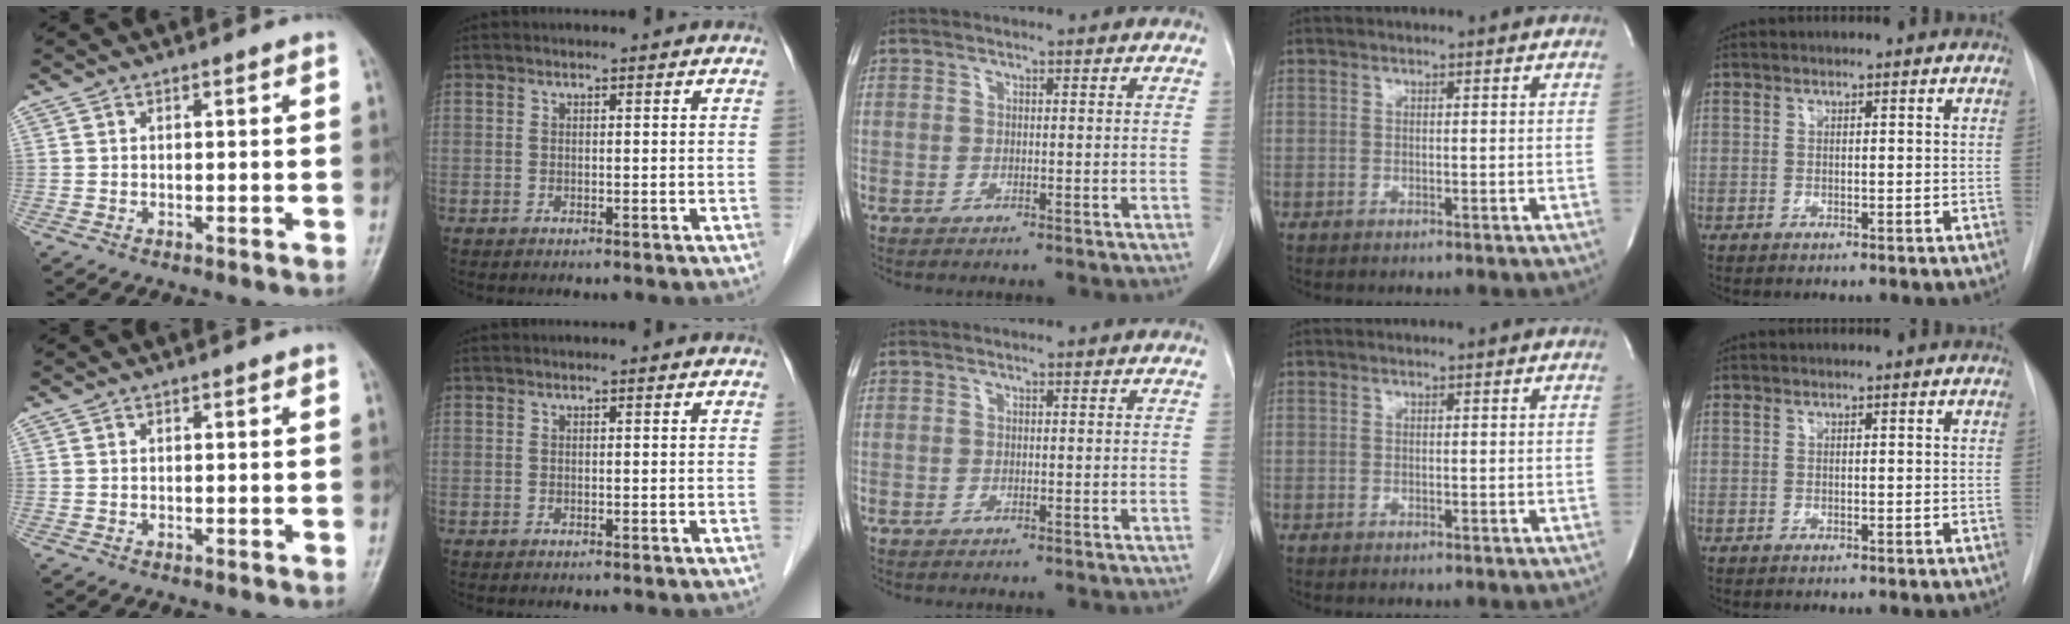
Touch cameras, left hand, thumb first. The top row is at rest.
{}